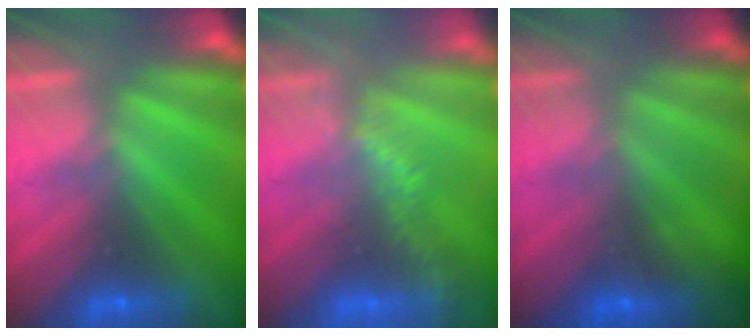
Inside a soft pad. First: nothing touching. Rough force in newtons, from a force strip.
{"total": 2.9}
{"total": 1.2}